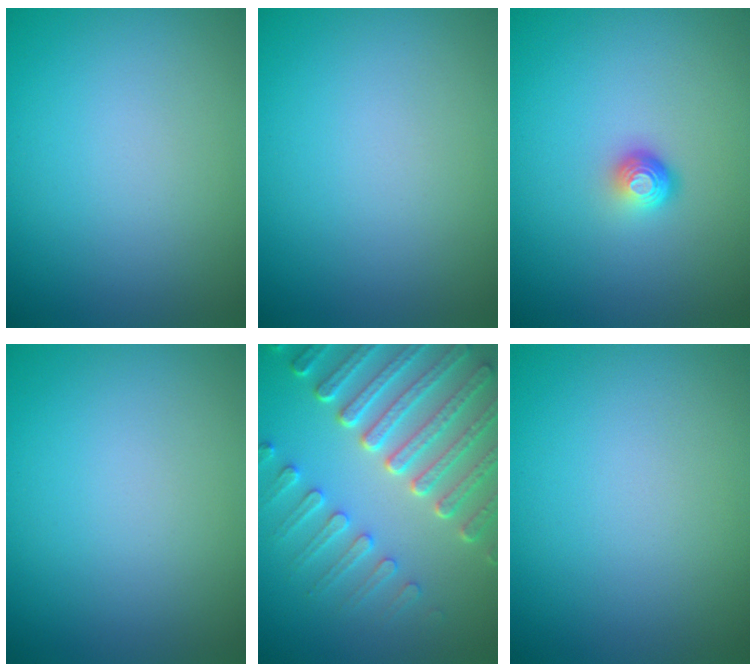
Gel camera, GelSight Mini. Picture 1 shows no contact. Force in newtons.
{"total": 0.0}
{"total": 1.9, "press": 1.3, "slide": 1.4}
{"total": 0.0}
{"total": 7.5, "press": 5.8, "slide": 4.7}
{"total": 0.0}